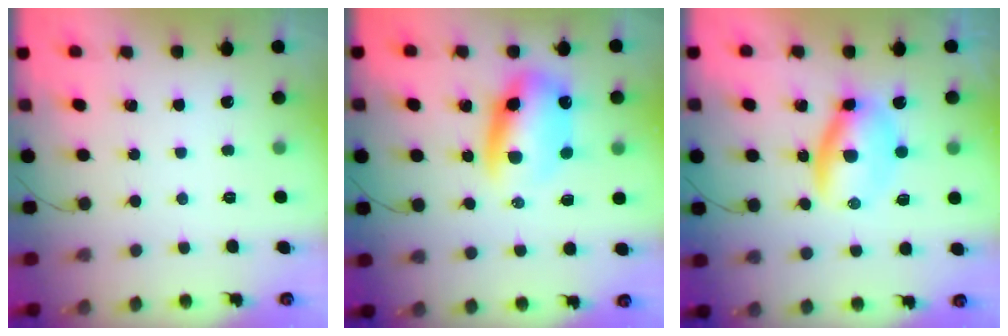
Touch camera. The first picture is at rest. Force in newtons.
{"total": 10.3, "press": 9.9, "slide": 2.8}
{"total": 6.4, "press": 6.2, "slide": 1.5}